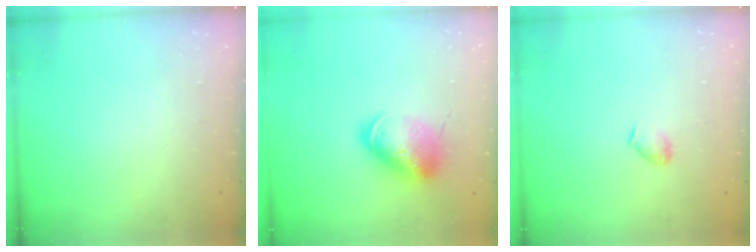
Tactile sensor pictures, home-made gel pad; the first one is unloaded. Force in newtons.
{"total": 12.8, "press": 12.6, "slide": 2.3}
{"total": 3.8, "press": 3.8, "slide": 0.6}